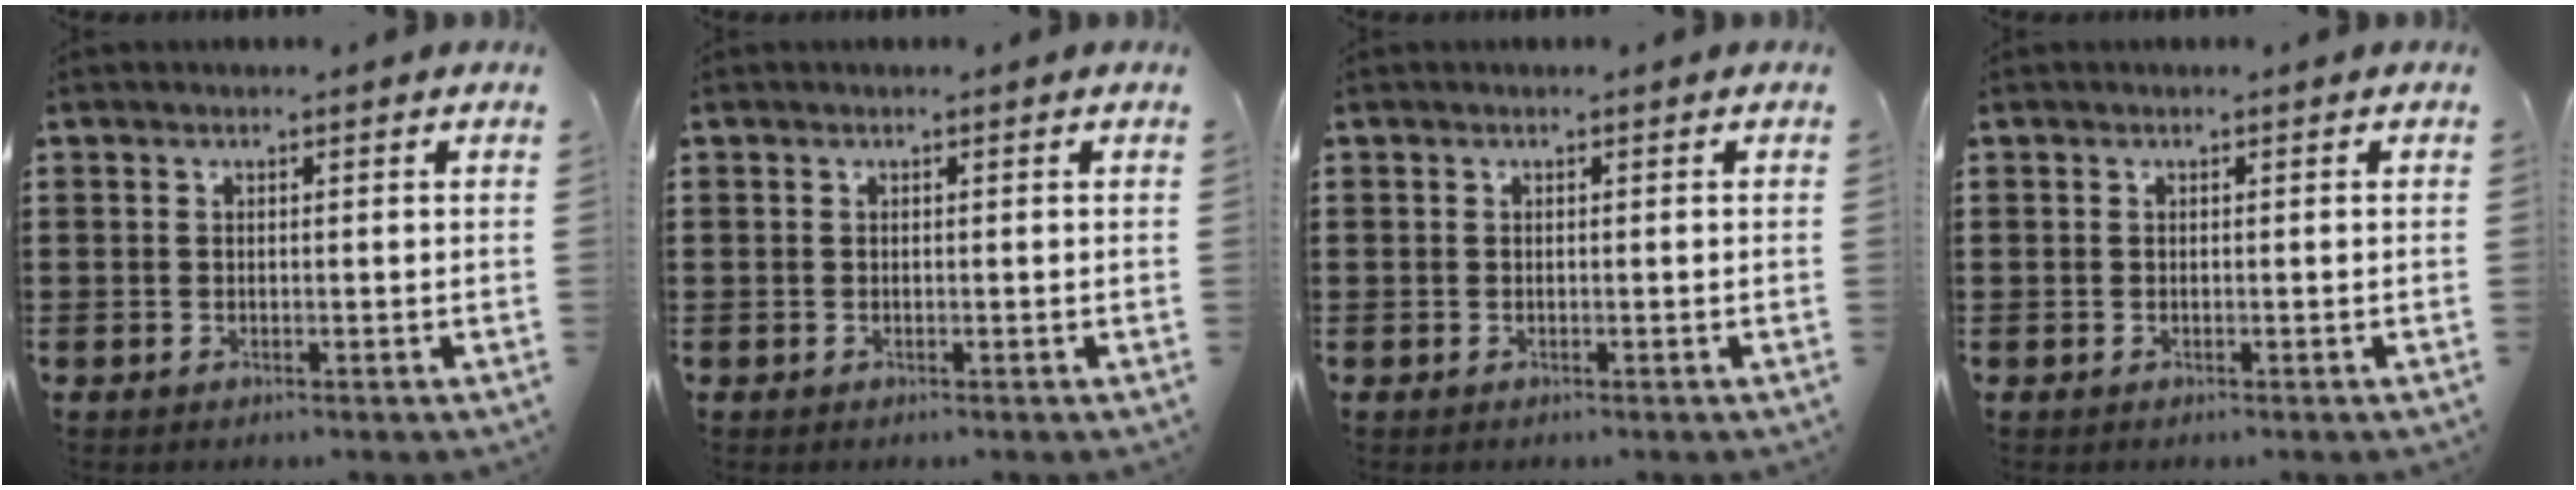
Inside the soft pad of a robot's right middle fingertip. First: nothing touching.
{"total": 0.0}
{"total": 0.0}
{"total": 0.0}